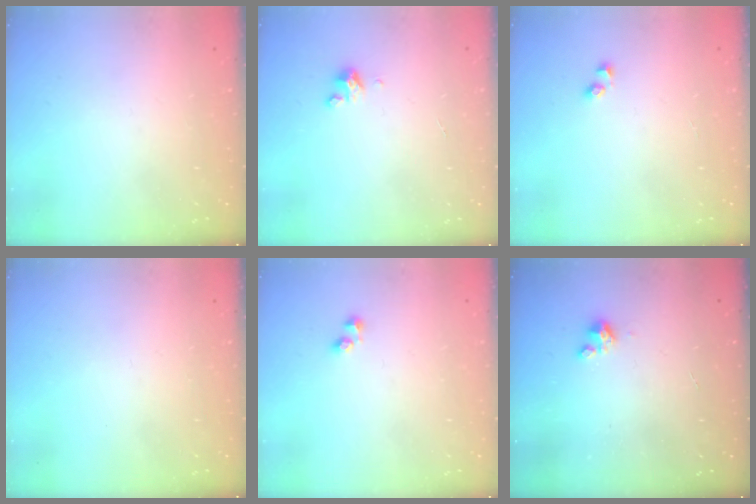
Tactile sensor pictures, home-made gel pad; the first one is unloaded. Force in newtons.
{"total": 1.7, "press": 1.7, "slide": 0.3}
{"total": 2.1, "press": 1.7, "slide": 1.2}
{"total": 0.0}
{"total": 2.1, "press": 1.9, "slide": 0.9}
{"total": 1.9, "press": 1.9, "slide": 0.1}